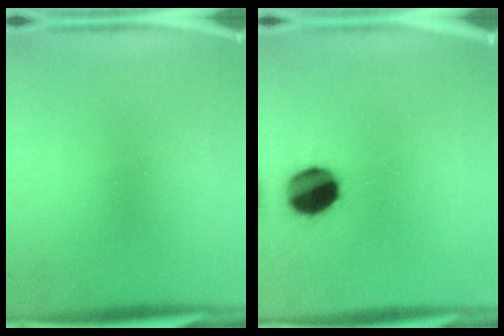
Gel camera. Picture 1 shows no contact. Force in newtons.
{"total": 11.5}